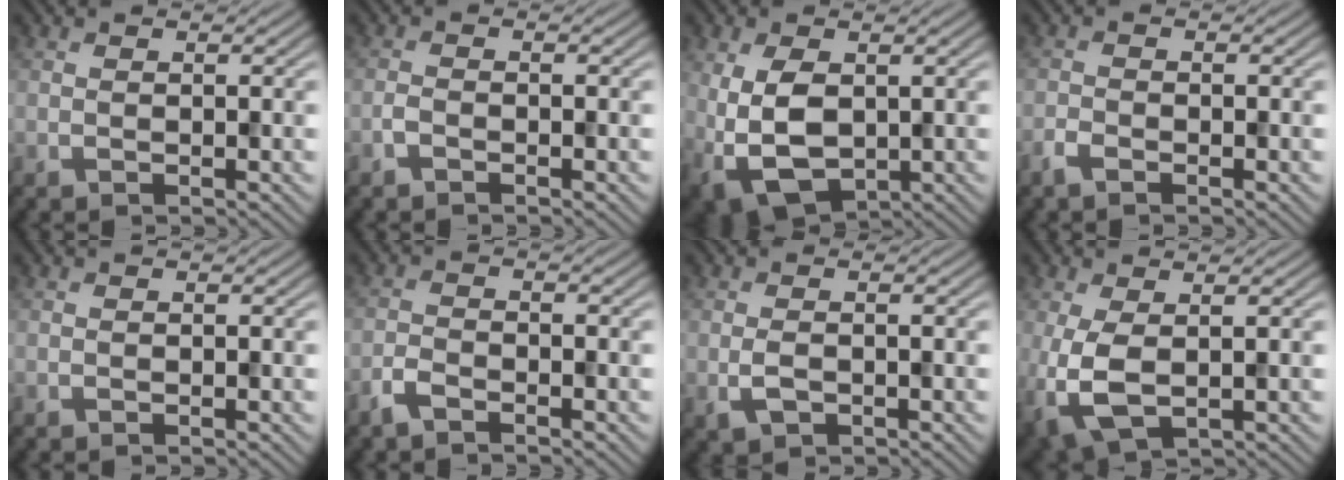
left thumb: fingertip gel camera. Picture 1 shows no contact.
{"total": 1.2, "force": [-0.9, 0.4, 0.6], "torque": [-0.013, 0.002, -0.022]}
{"total": 8.9, "force": [-0.2, 5.5, 6.9], "torque": [-0.172, -0.015, 0.001]}
{"total": 1.5, "force": [-1.2, 0.5, 0.8], "torque": [-0.021, -0.001, -0.030]}
{"total": 0.0}
{"total": 2.3, "force": [-1.8, 0.7, 1.3], "torque": [-0.031, 0.000, -0.045]}
{"total": 1.9, "force": [-0.6, 1.0, 1.5], "torque": [-0.036, -0.004, -0.010]}
{"total": 5.2, "force": [-0.6, 2.7, 4.4], "torque": [-0.116, -0.005, -0.011]}